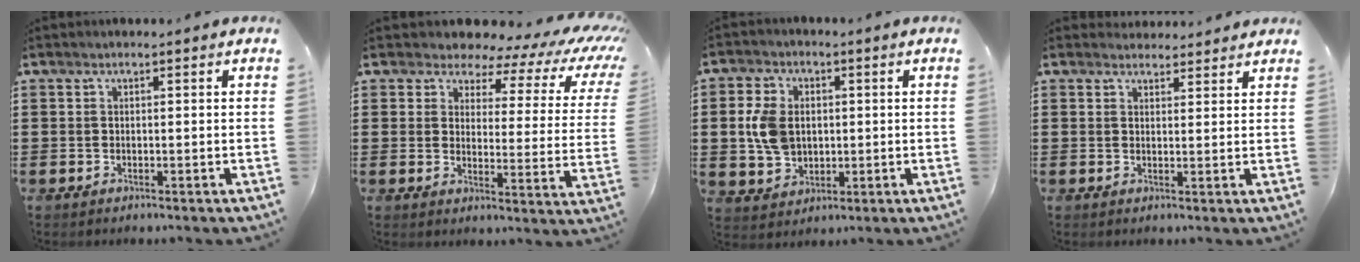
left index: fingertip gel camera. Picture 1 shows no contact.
{"total": 5.3, "force": [4.2, 2.1, 2.4], "torque": [-0.065, -0.026, 0.066]}
{"total": 7.0, "force": [0.6, 5.3, 4.6], "torque": [-0.127, 0.007, 0.003]}
{"total": 2.5, "force": [2.5, 0.5, 0.0], "torque": [-0.007, -0.005, 0.048]}